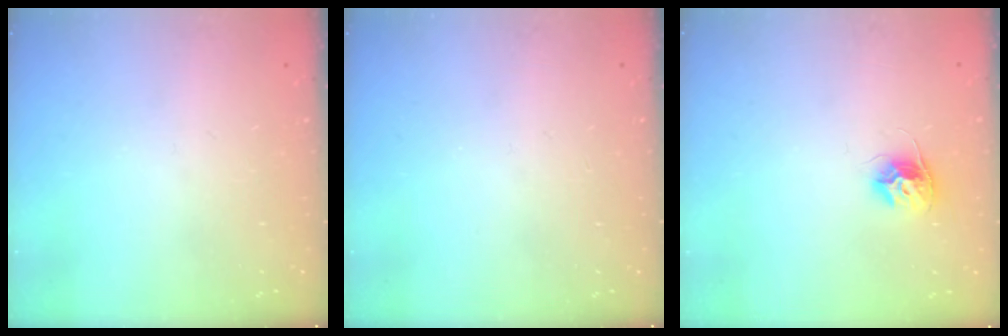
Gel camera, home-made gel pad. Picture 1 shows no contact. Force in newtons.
{"total": 0.0}
{"total": 9.1, "press": 9.1, "slide": 0.4}